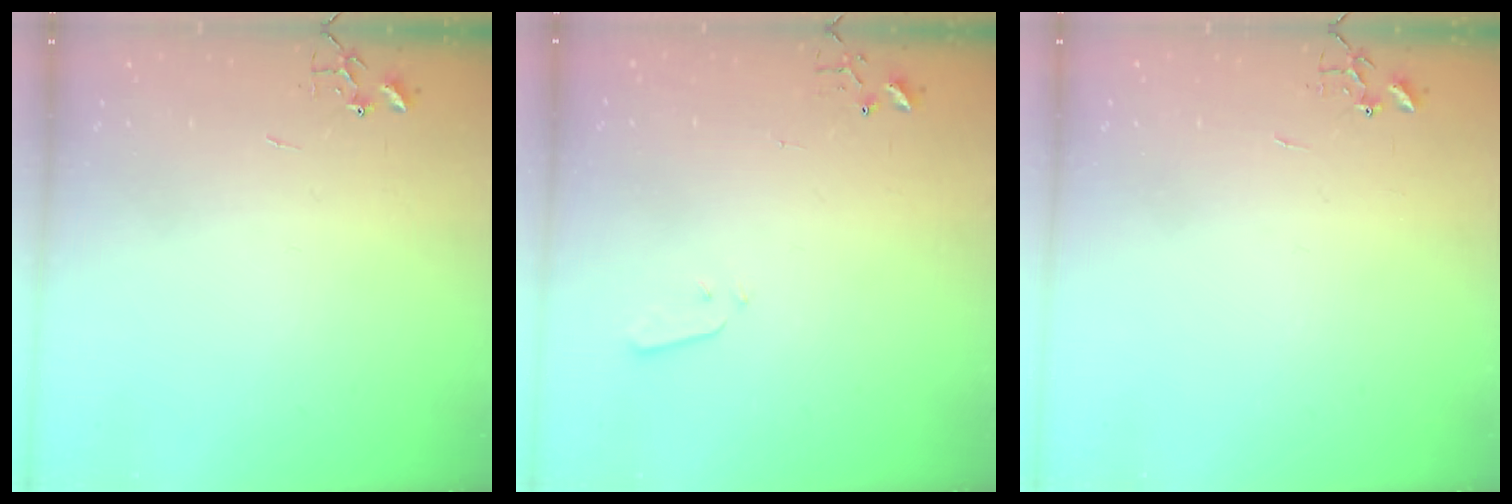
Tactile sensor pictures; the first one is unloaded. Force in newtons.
{"total": 3.1, "press": 3.1, "slide": 0.7}
{"total": 0.0}